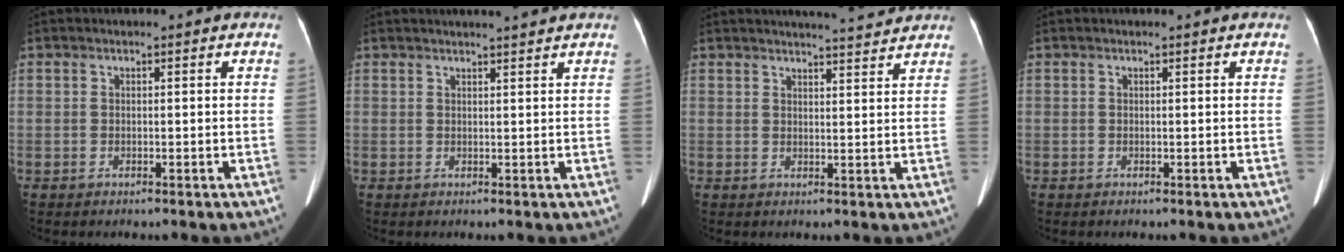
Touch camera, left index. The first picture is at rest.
{"total": 4.2, "force": [3.9, -0.4, 1.7], "torque": [-0.024, 0.011, 0.048]}
{"total": 7.0, "force": [6.7, 0.1, 2.1], "torque": [-0.038, 0.001, 0.082]}
{"total": 0.7, "force": [0.7, 0.1, 0.2], "torque": [-0.006, 0.007, 0.007]}